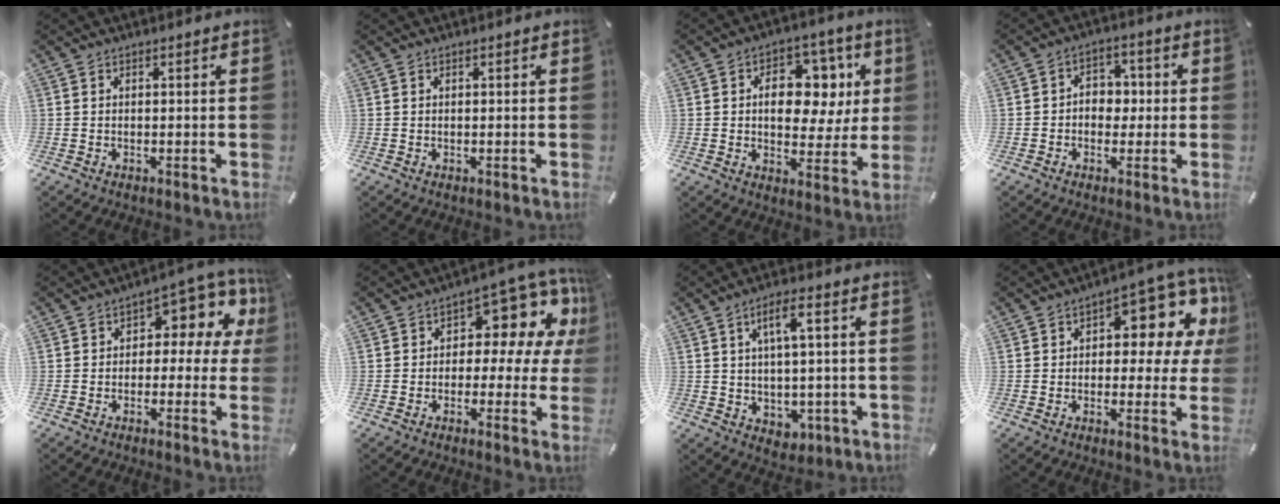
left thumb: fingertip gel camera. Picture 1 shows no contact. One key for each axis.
{"total": 0.0}
{"total": 12.6, "fx": 2.6, "fy": 9.3, "fz": 8.2, "tx": -0.106, "ty": -0.009, "tz": 0.045}
{"total": 5.7, "fx": -0.9, "fy": 4.8, "fz": 2.9, "tx": -0.036, "ty": 0.010, "tz": -0.021}
{"total": 8.8, "fx": 2.2, "fy": 5.1, "fz": 6.7, "tx": -0.081, "ty": -0.022, "tz": 0.036}
{"total": 11.3, "fx": 4.5, "fy": 6.7, "fz": 7.9, "tx": -0.096, "ty": -0.041, "tz": 0.075}
{"total": 7.5, "fx": 1.9, "fy": 4.4, "fz": 5.8, "tx": -0.092, "ty": -0.002, "tz": 0.030}
{"total": 11.6, "fx": 4.2, "fy": 6.0, "fz": 9.0, "tx": -0.102, "ty": -0.045, "tz": 0.067}